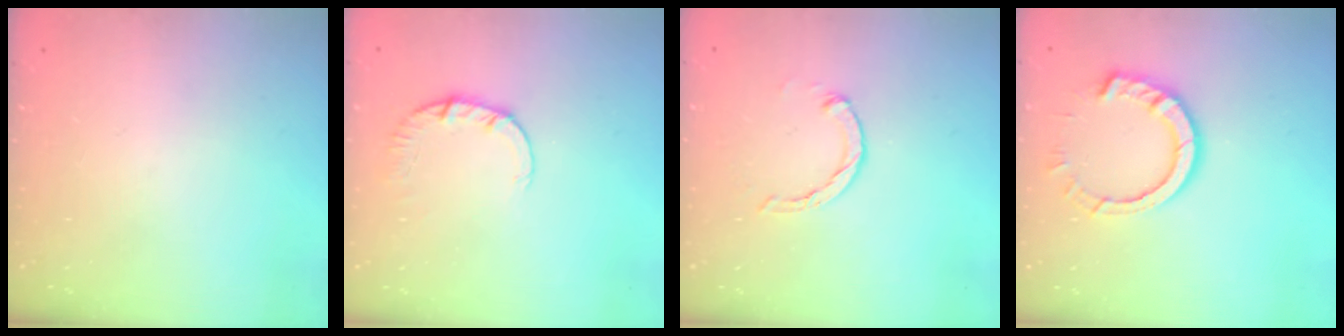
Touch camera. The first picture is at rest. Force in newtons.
{"total": 2.4, "press": 2.4, "slide": 0.2}
{"total": 2.0, "press": 2.0, "slide": 0.4}
{"total": 9.4, "press": 9.3, "slide": 0.9}